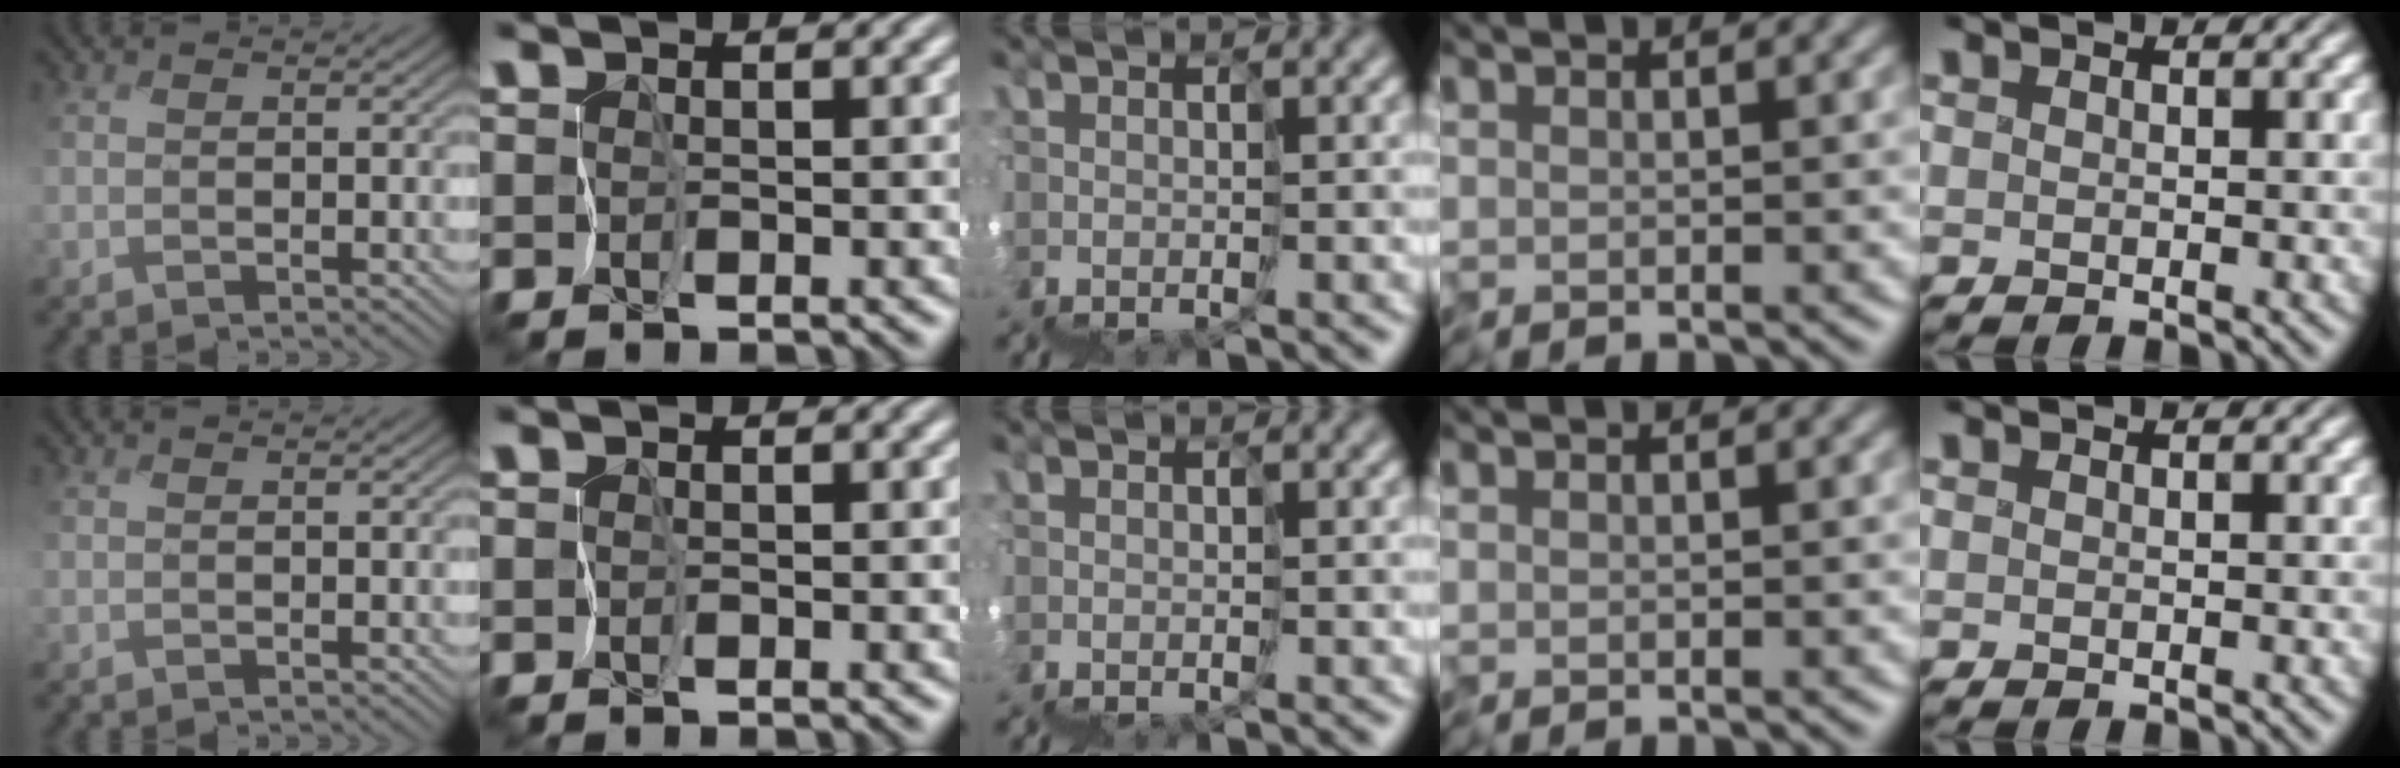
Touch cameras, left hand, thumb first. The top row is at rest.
{}